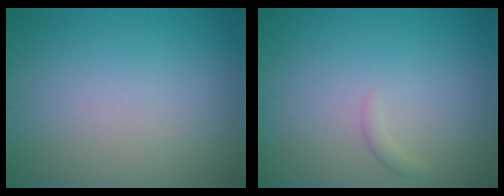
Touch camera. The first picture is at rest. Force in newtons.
{"total": 0.7, "press": 0.7, "slide": 0.1}